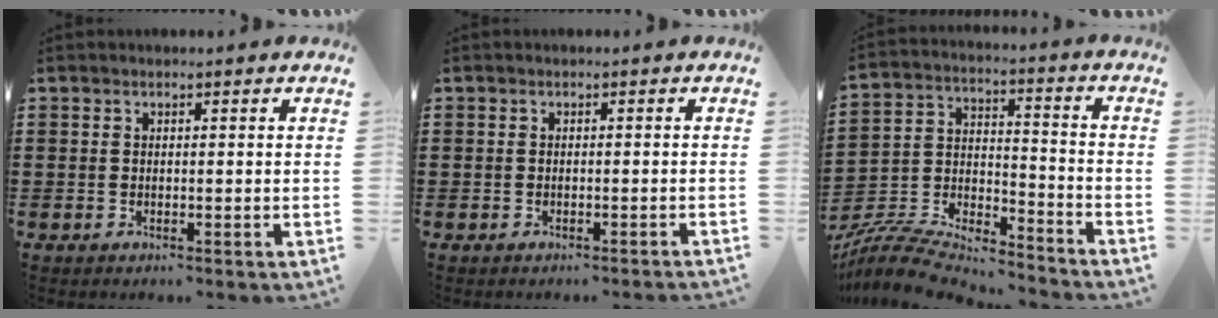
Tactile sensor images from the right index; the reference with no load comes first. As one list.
[{"total": 0.9, "force": [-0.9, 0.1, -0.1], "torque": [0.002, 0.001, -0.019]}, {"total": 7.5, "force": [-7.1, 1.7, 1.5], "torque": [-0.047, 0.001, -0.146]}]